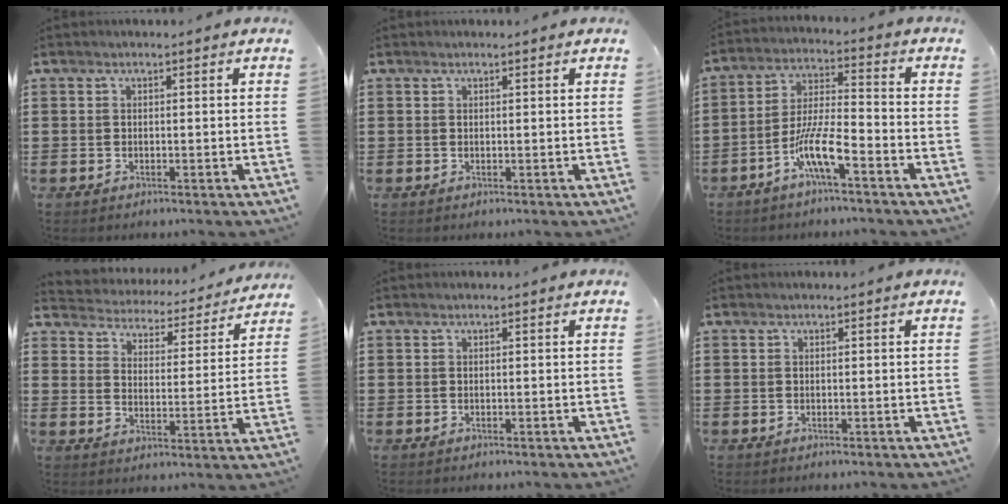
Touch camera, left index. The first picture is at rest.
{"total": 0.0}
{"total": 8.6, "force": [-5.3, 1.4, 6.6], "torque": [-0.137, 0.001, -0.101]}
{"total": 3.5, "force": [3.5, 0.3, -0.6], "torque": [-0.016, -0.034, 0.052]}
{"total": 0.0}
{"total": 0.0}